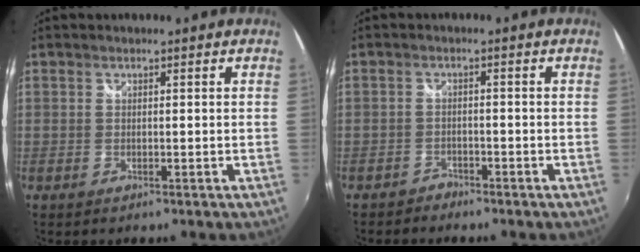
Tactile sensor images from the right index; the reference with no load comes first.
{"total": 2.5, "force": [-2.2, 1.2, -0.1], "torque": [-0.006, 0.001, -0.042]}